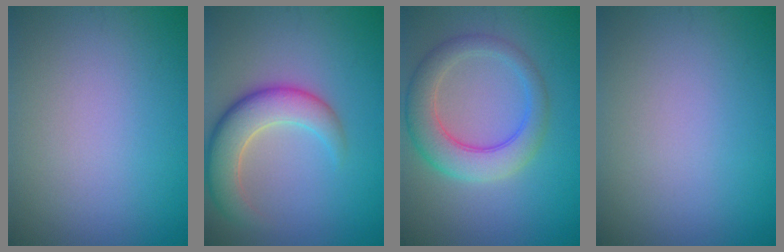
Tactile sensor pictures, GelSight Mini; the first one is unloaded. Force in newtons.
{"total": 5.9, "press": 5.9, "slide": 0.6}
{"total": 5.4, "press": 5.4, "slide": 0.3}
{"total": 0.0}